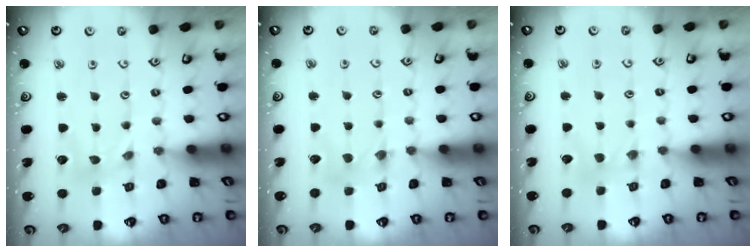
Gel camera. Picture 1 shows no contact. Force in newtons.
{"total": 0.8, "press": 0.8, "slide": 0.2}
{"total": 1.8, "press": 1.7, "slide": 0.4}